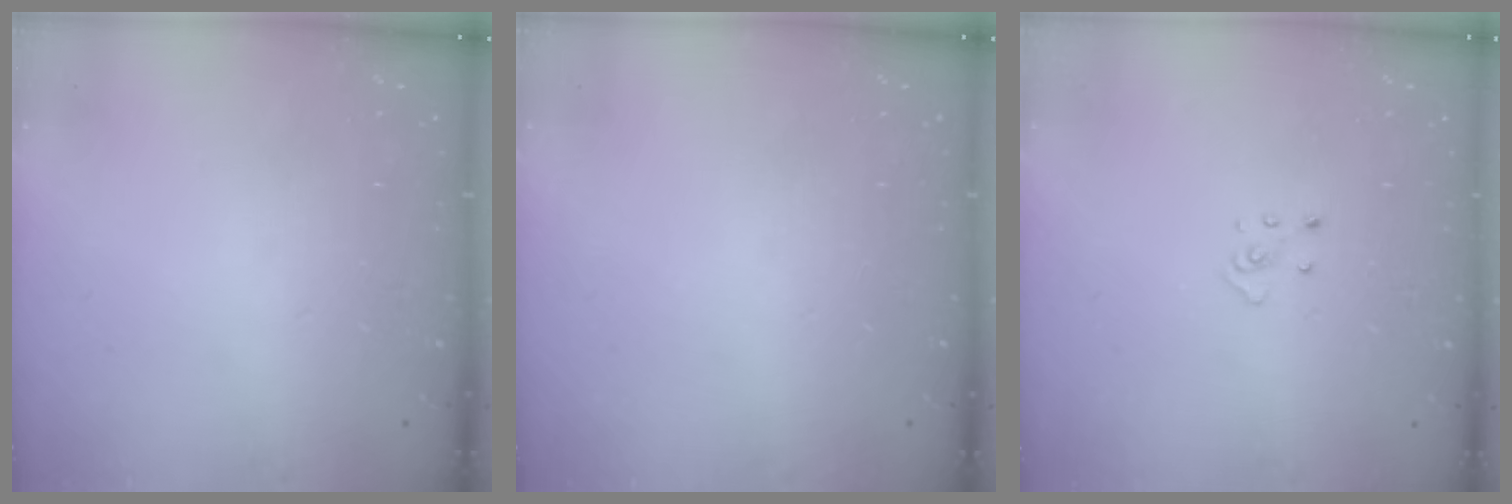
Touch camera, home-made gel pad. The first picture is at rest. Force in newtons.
{"total": 0.0}
{"total": 2.9, "press": 2.9, "slide": 0.2}